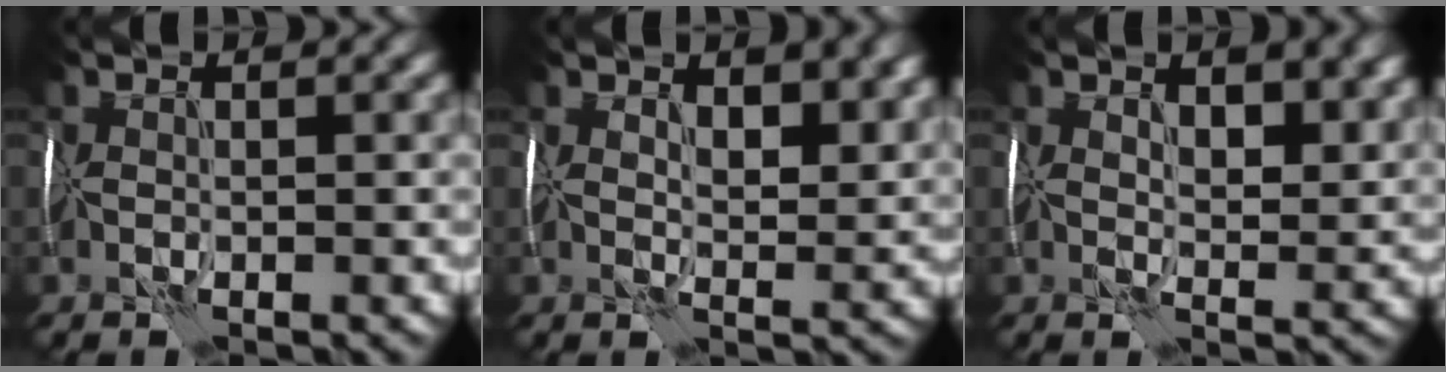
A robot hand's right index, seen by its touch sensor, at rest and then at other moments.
{"total": 4.8, "force": [2.5, 2.1, 3.6], "torque": [-0.048, -0.001, 0.039]}
{"total": 5.2, "force": [2.5, 2.3, 3.9], "torque": [-0.051, 0.001, 0.041]}